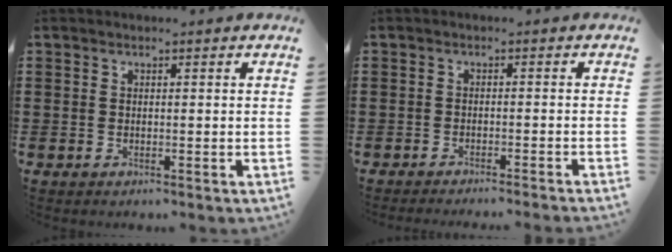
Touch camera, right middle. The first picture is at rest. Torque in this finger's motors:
{"motor_torque": [0.38, 0.33, 0.03, 0.02]}